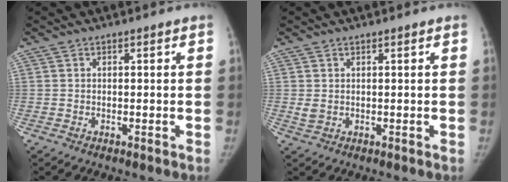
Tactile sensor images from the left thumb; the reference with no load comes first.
{"total": 1.8, "force": [0.7, 1.0, 1.3], "torque": [-0.028, 0.001, 0.021]}